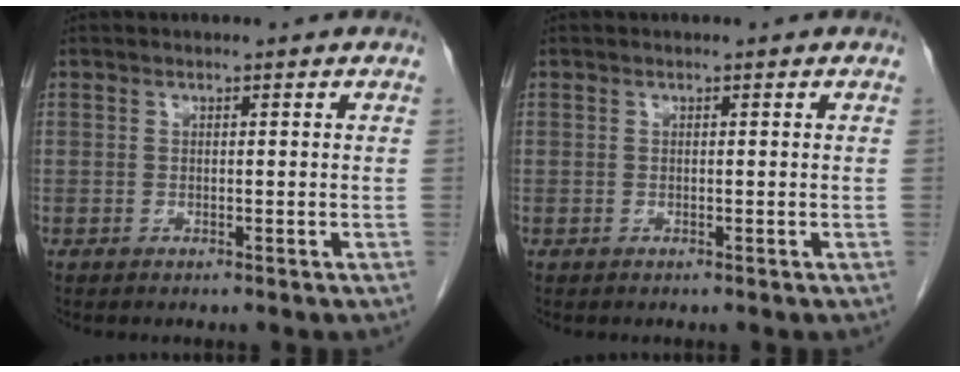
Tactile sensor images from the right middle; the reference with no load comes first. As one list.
[{"total": 0.0}]